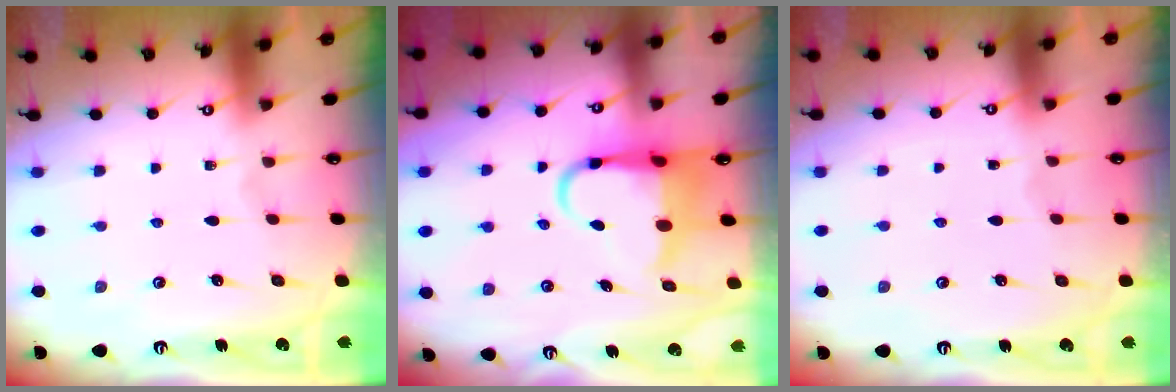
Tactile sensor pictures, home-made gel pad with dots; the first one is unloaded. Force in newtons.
{"total": 7.6, "press": 7.4, "slide": 1.7}
{"total": 1.2, "press": 1.2, "slide": 0.1}